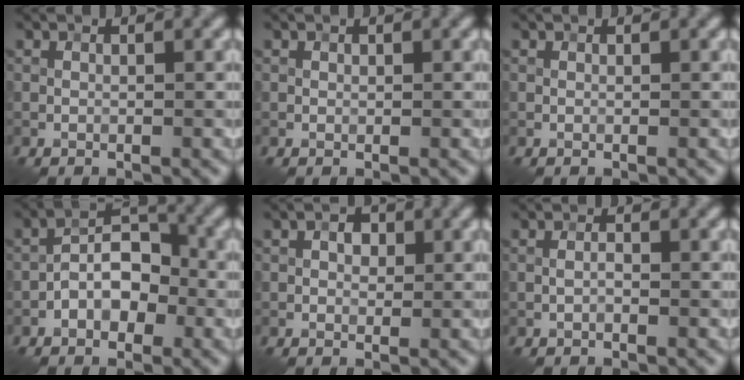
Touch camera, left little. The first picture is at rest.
{"total": 0.0}
{"total": 0.0}
{"total": 4.5, "force": [-1.5, 2.7, 3.3], "torque": [-0.048, 0.013, -0.032]}
{"total": 1.7, "force": [0.4, 1.2, 1.1], "torque": [-0.016, 0.002, 0.004]}
{"total": 0.8, "force": [-0.2, 0.3, 0.7], "torque": [-0.014, 0.001, -0.006]}